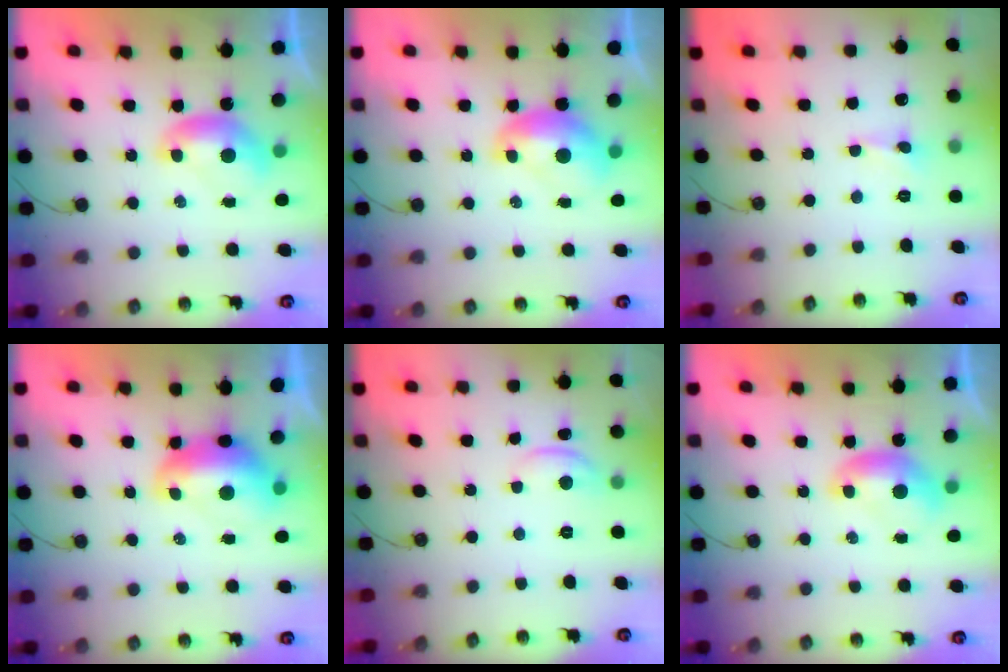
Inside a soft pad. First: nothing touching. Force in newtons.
{"total": 2.1, "press": 2.1, "slide": 0.3}
{"total": 0.8, "press": 0.8, "slide": 0.2}
{"total": 2.9, "press": 2.8, "slide": 0.7}
{"total": 3.0, "press": 3.0, "slide": 0.4}
{"total": 0.0}